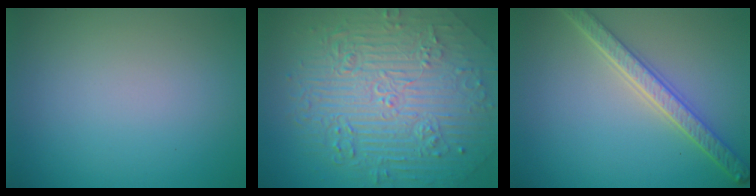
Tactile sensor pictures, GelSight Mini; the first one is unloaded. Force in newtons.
{"total": 10.9, "press": 7.2, "slide": 8.3}
{"total": 4.6, "press": 3.7, "slide": 2.7}